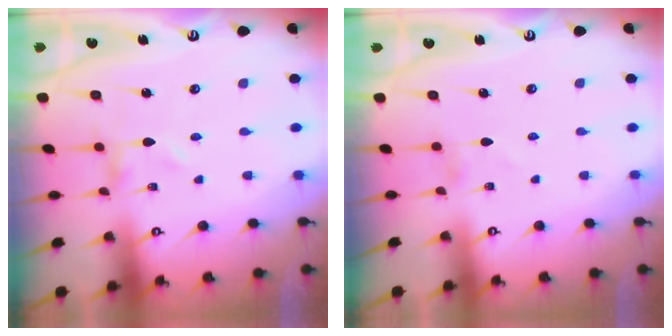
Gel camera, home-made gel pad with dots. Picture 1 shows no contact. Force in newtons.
{"total": 0.0}